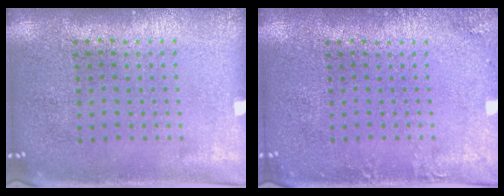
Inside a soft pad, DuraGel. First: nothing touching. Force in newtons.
{"total": 1.5, "press": 1.5, "slide": 0.1}